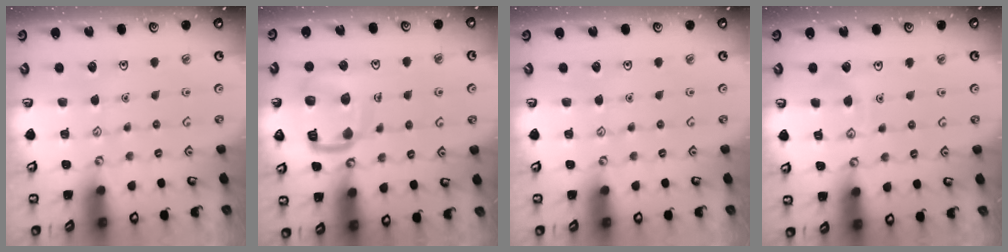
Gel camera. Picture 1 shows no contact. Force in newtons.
{"total": 14.7, "press": 14.6, "slide": 1.6}
{"total": 0.0}
{"total": 5.6, "press": 5.6, "slide": 0.5}